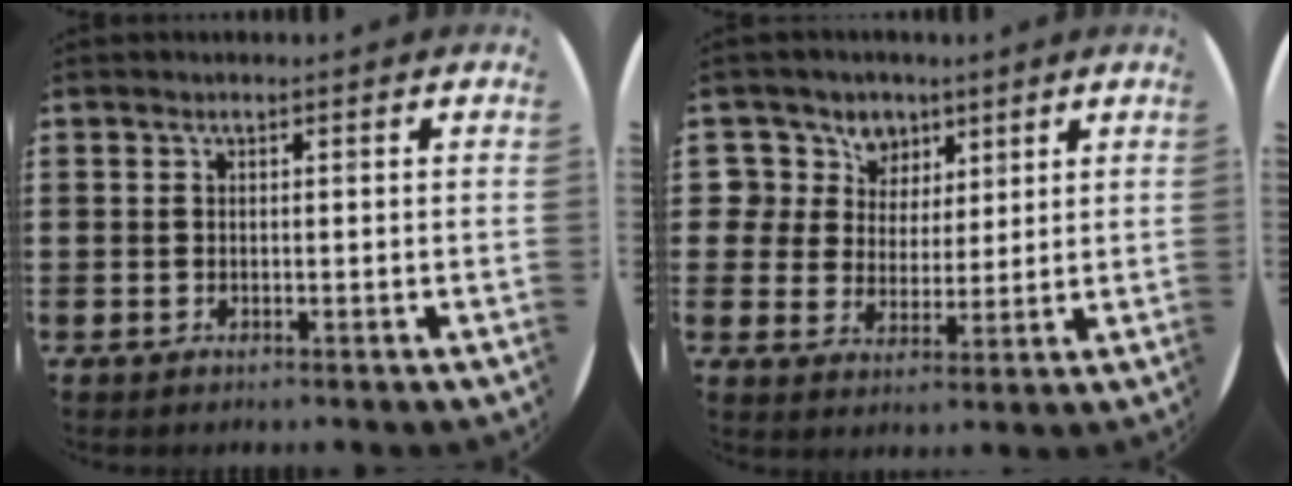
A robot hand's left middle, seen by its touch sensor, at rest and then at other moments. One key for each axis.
{"total": 6.0, "fx": 3.6, "fy": 4.8, "fz": 0.0, "tx": -0.038, "ty": 0.000, "tz": 0.067}